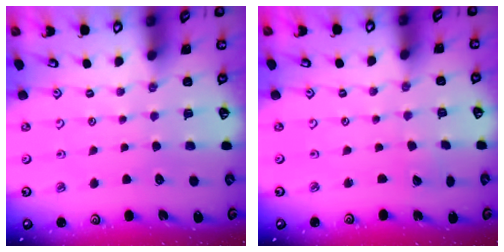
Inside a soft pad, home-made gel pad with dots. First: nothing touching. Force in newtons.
{"total": 1.3, "press": 1.3, "slide": 0.1}